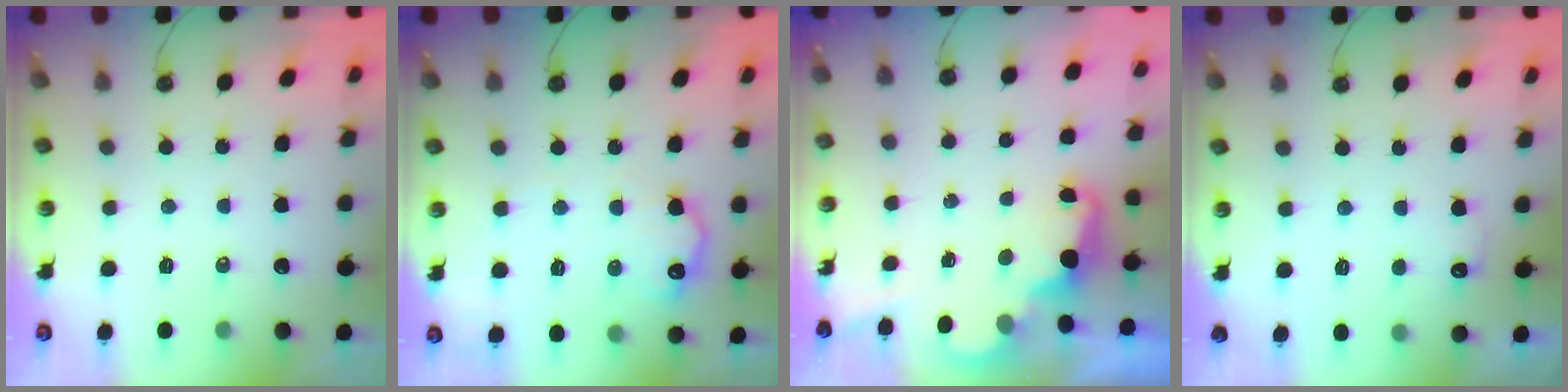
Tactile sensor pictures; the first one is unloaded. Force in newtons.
{"total": 11.3, "press": 11.3, "slide": 0.5}
{"total": 2.4, "press": 2.3, "slide": 0.5}
{"total": 5.9, "press": 5.9, "slide": 0.4}